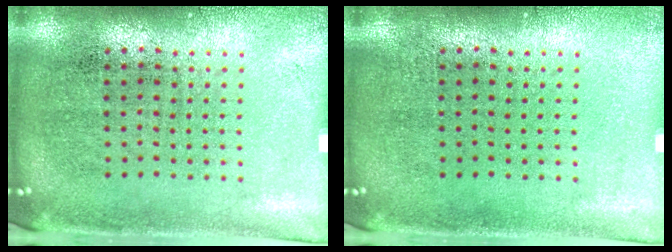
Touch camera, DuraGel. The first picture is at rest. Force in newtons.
{"total": 0.0}